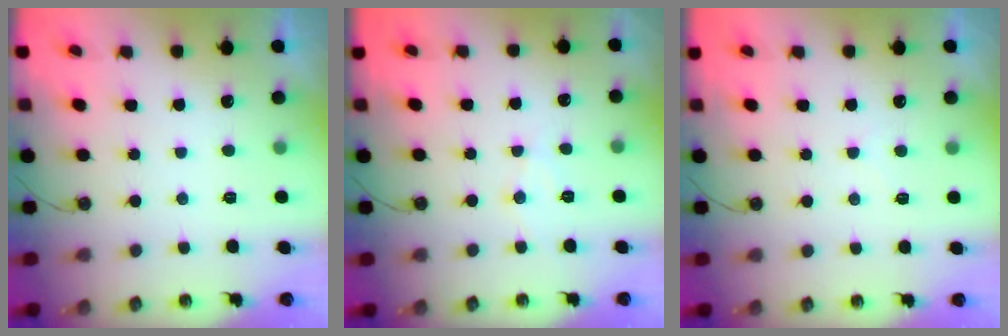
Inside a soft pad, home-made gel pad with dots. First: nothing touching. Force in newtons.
{"total": 5.9, "press": 5.9, "slide": 0.2}
{"total": 2.9, "press": 2.9, "slide": 0.5}